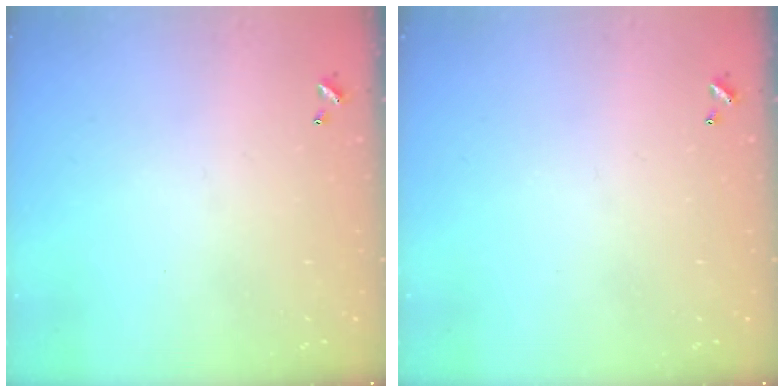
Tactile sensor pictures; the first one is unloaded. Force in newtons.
{"total": 0.0}